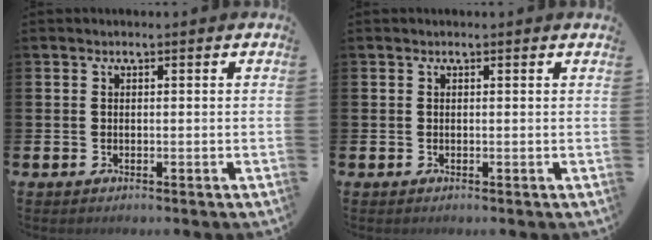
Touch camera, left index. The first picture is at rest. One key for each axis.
{"total": 0.0}